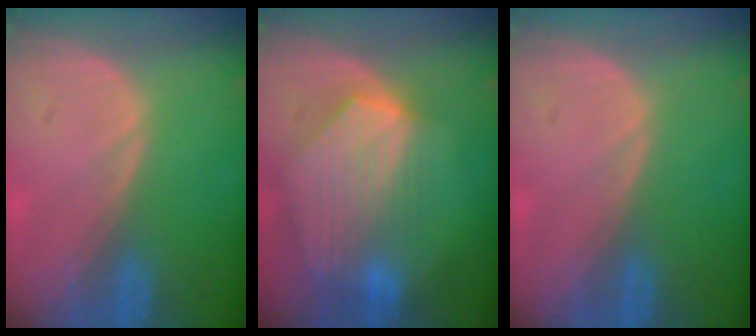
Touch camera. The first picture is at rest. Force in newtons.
{"total": 9.2, "press": 8.1, "slide": 4.4}
{"total": 0.0}